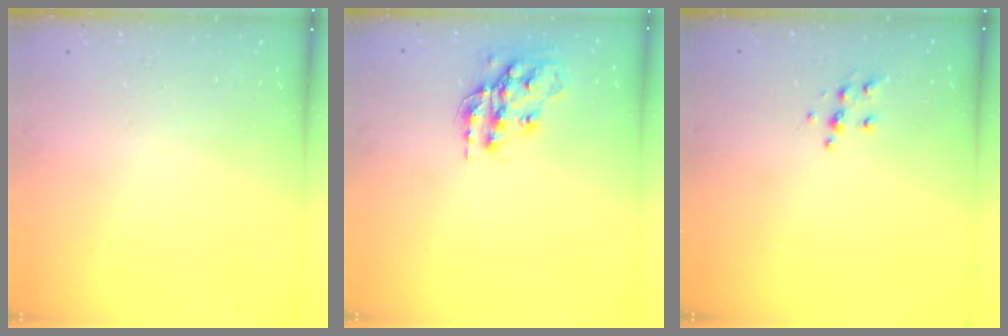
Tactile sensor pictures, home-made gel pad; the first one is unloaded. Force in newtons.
{"total": 15.4, "press": 15.4, "slide": 1.0}
{"total": 5.1, "press": 5.1, "slide": 0.5}